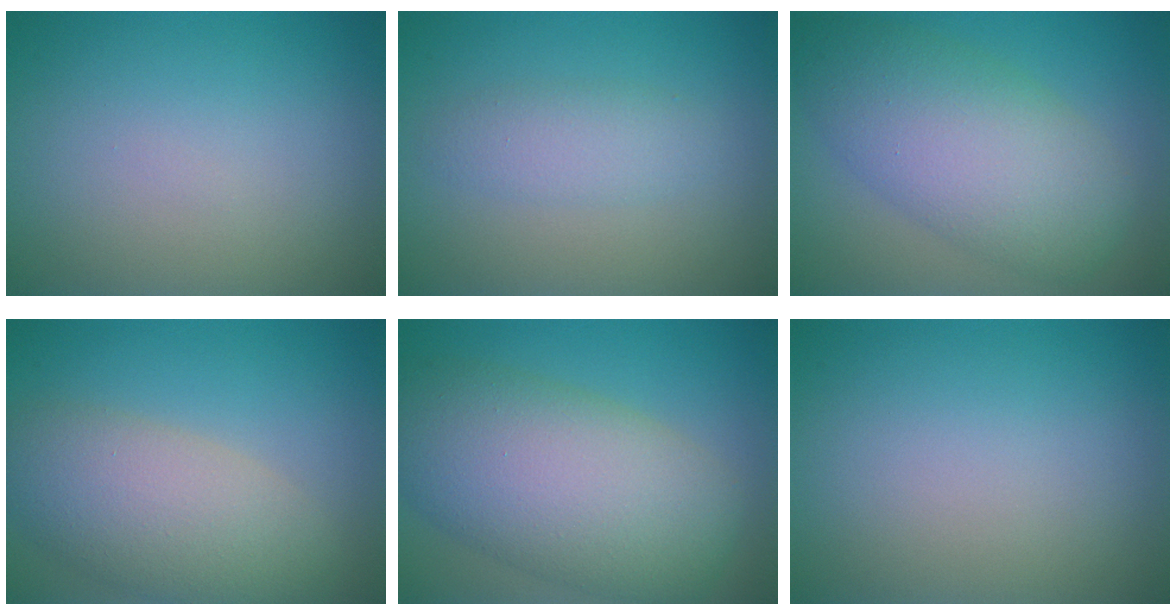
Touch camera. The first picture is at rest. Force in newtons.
{"total": 2.3, "press": 2.3, "slide": 0.1}
{"total": 8.3, "press": 8.3, "slide": 0.4}
{"total": 6.9, "press": 6.9, "slide": 0.4}
{"total": 10.7, "press": 10.7, "slide": 0.4}
{"total": 0.0}